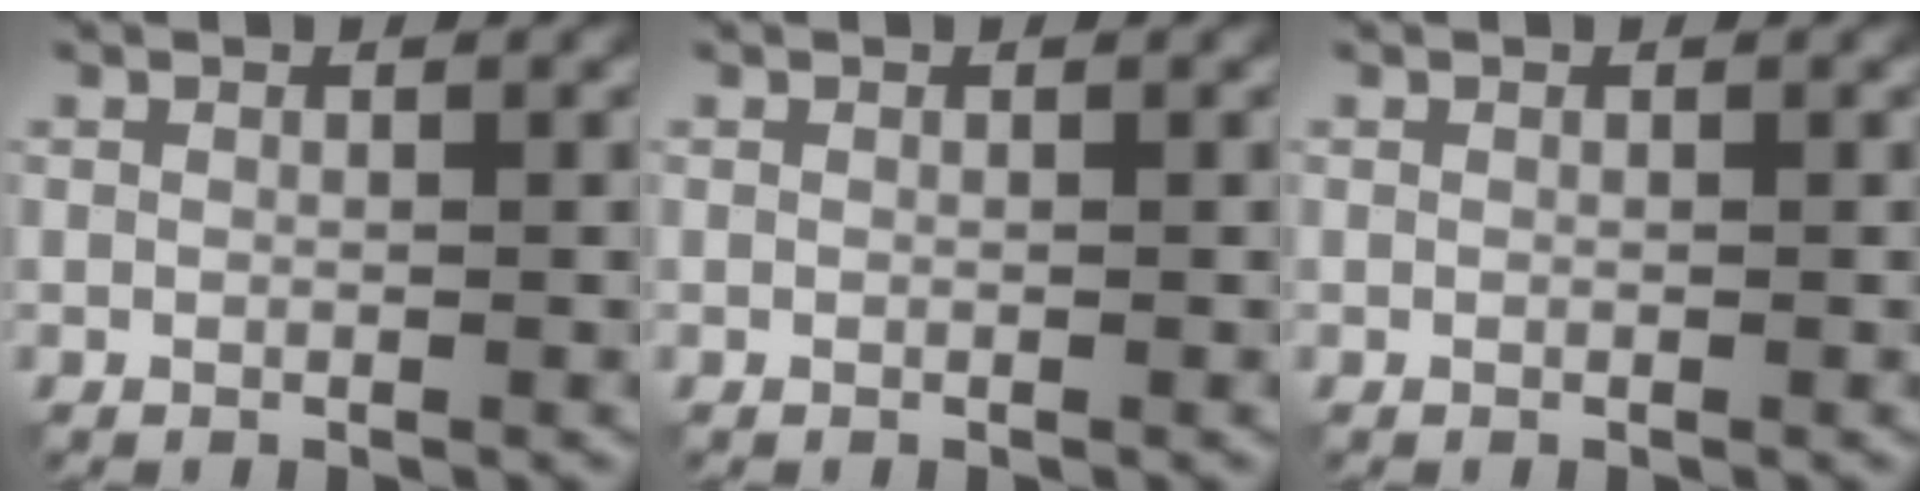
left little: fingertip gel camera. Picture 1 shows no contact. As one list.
[{"total": 0.0}, {"total": 0.0}]